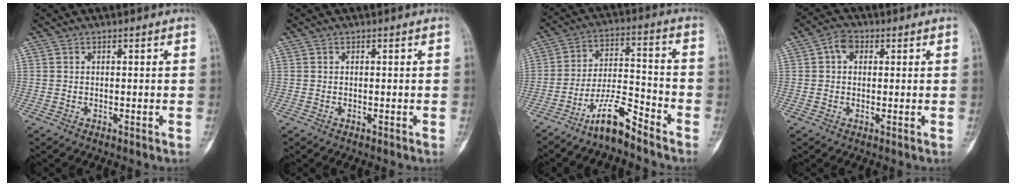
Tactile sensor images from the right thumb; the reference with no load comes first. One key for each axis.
{"total": 0.0}
{"total": 9.0, "fx": -7.2, "fy": 1.6, "fz": 5.1, "tx": -0.094, "ty": 0.067, "tz": -0.135}
{"total": 3.6, "fx": 0.9, "fy": 2.8, "fz": 2.2, "tx": -0.027, "ty": 0.010, "tz": 0.012}